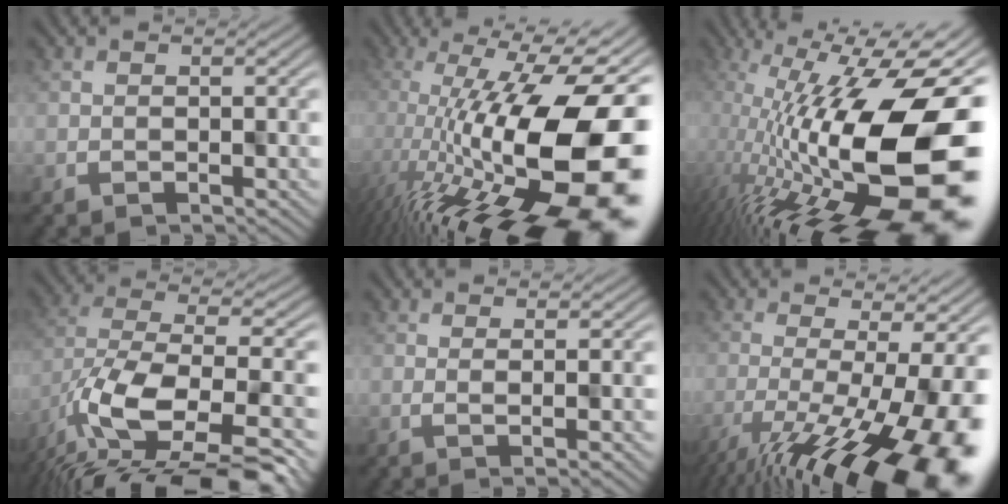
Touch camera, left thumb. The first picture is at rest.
{"total": 19.4, "force": [-1.7, 7.0, 18.0], "torque": [-0.259, -0.001, -0.039]}
{"total": 20.2, "force": [-0.2, 8.3, 18.4], "torque": [-0.279, -0.020, -0.009]}
{"total": 14.3, "force": [-5.8, 7.6, 10.6], "torque": [-0.241, -0.029, -0.077]}
{"total": 2.8, "force": [0.5, 0.5, 2.7], "torque": [-0.028, 0.005, 0.004]}
{"total": 16.7, "force": [-8.3, 4.4, 13.9], "torque": [-0.223, -0.034, -0.121]}